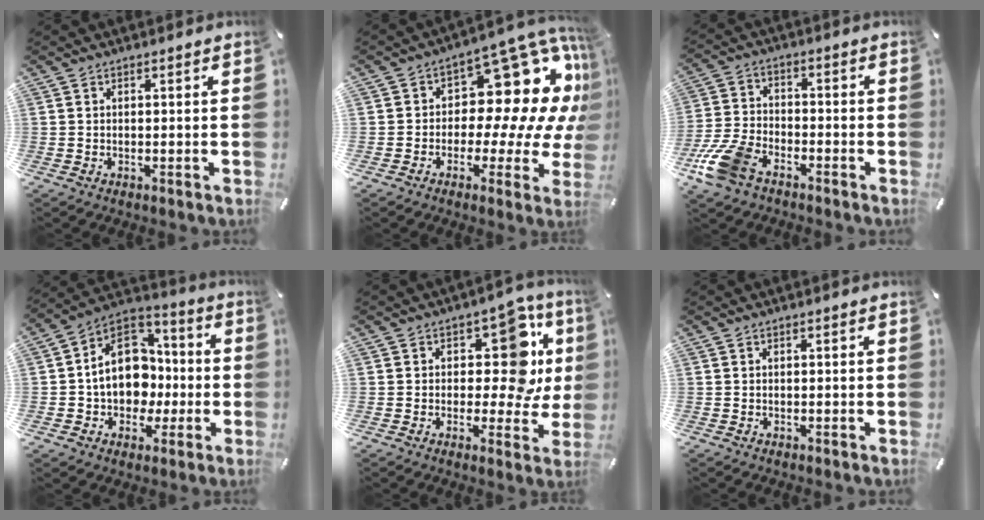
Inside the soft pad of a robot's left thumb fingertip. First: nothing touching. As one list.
[{"total": 17.9, "force": [6.3, 10.9, 12.7], "torque": [-0.158, -0.064, 0.107]}, {"total": 11.1, "force": [-7.2, 5.9, 6.1], "torque": [-0.135, 0.029, -0.138]}, {"total": 15.0, "force": [-1.4, 12.4, 8.2], "torque": [-0.164, 0.016, -0.020]}, {"total": 15.5, "force": [4.6, 9.0, 11.8], "torque": [-0.143, -0.037, 0.076]}, {"total": 0.0}]